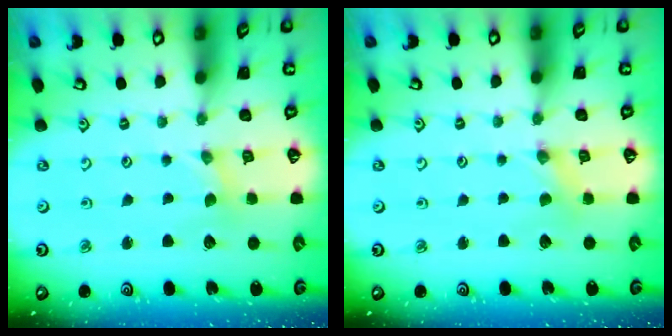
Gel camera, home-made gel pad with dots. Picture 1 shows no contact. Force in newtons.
{"total": 1.3, "press": 1.2, "slide": 0.3}